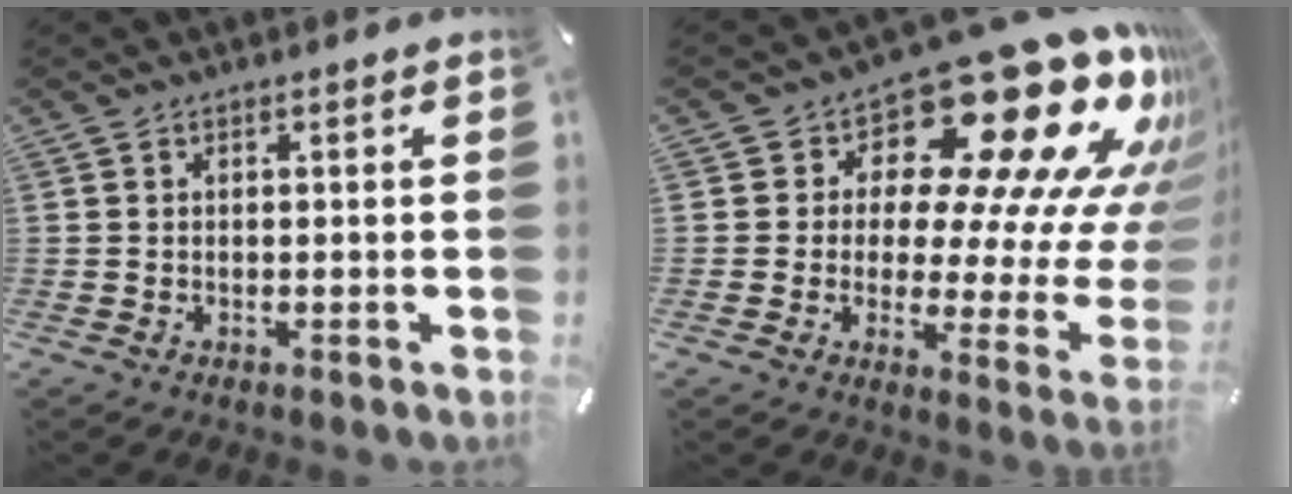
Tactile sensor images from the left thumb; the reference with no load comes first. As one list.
[{"total": 24.5, "force": [14.8, 10.8, 16.3], "torque": [-0.209, -0.130, 0.251]}]